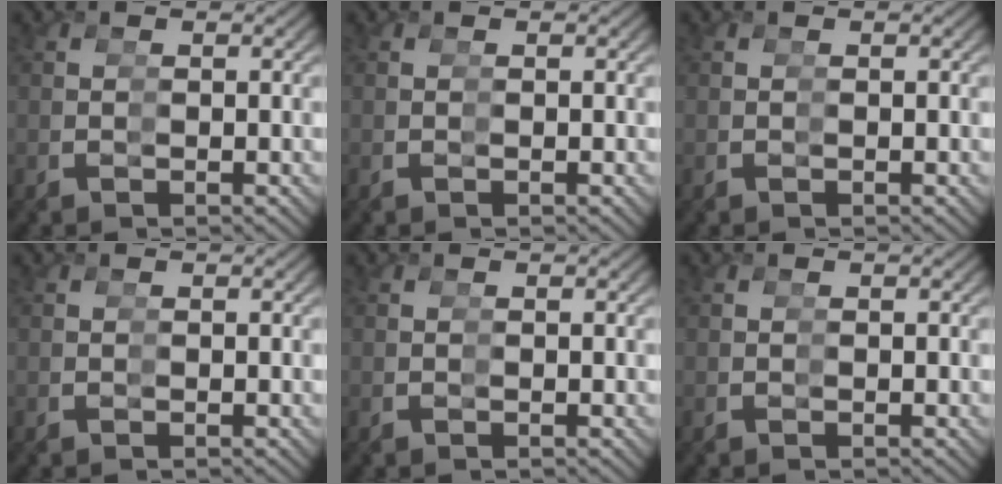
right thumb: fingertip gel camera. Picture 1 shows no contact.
{"total": 0.0}
{"total": 0.0}
{"total": 0.0}
{"total": 0.0}
{"total": 0.0}